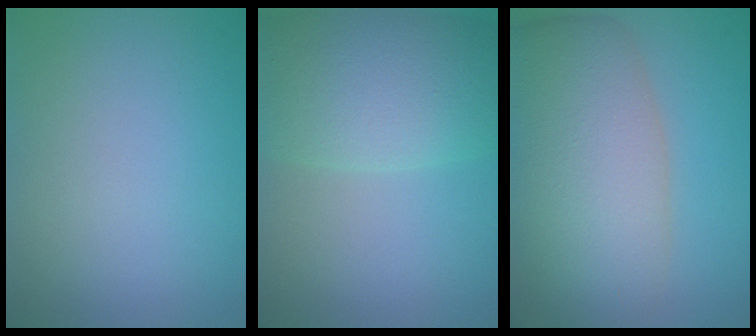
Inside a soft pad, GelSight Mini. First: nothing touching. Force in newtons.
{"total": 8.2, "press": 8.1, "slide": 0.6}
{"total": 10.6, "press": 10.5, "slide": 0.6}